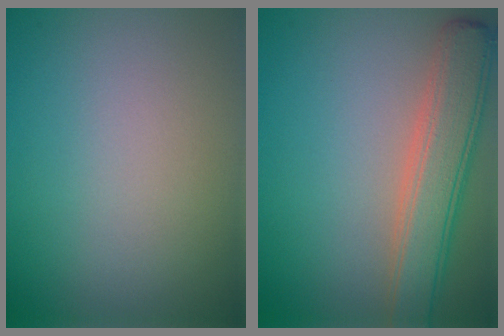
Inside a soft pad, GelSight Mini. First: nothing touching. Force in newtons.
{"total": 5.4, "press": 5.4, "slide": 0.5}